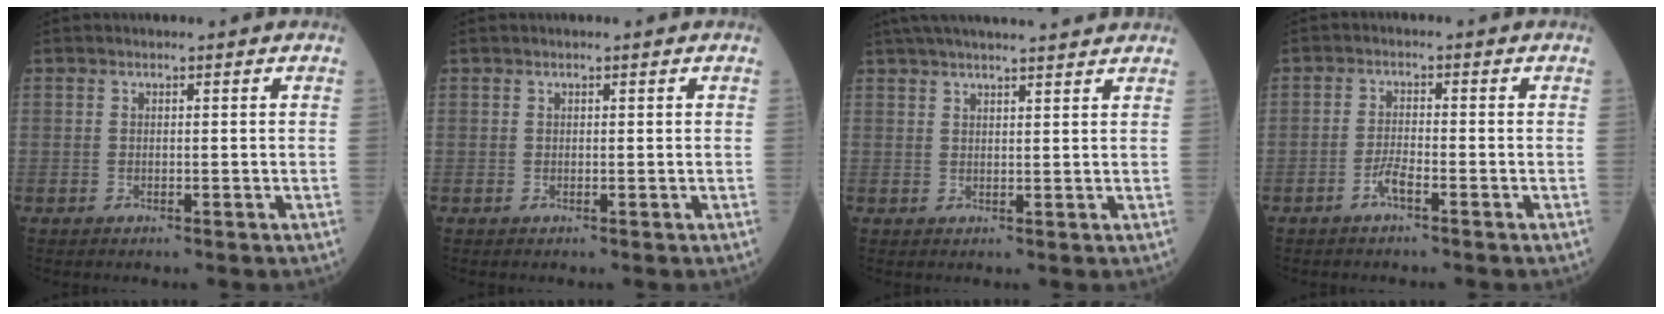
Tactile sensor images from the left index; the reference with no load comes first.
{"total": 0.0}
{"total": 14.4, "force": [12.7, 0.9, 6.7], "torque": [-0.113, 0.040, 0.177]}
{"total": 2.4, "force": [-1.5, 0.2, 1.8], "torque": [-0.039, 0.000, -0.033]}